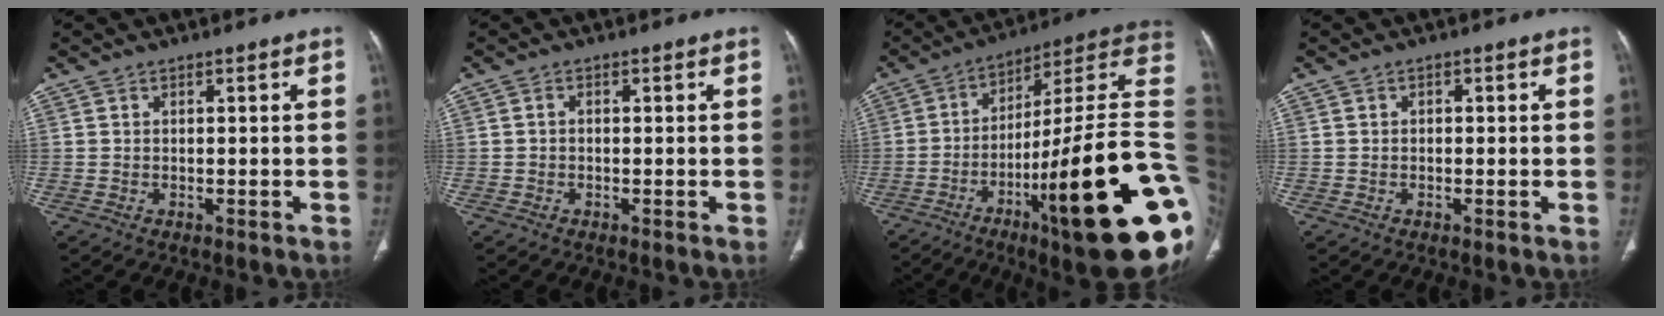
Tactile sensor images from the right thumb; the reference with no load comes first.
{"total": 1.0, "force": [0.4, 0.7, -0.6], "torque": [0.009, 0.003, 0.003]}
{"total": 30.8, "force": [-7.6, 5.6, 29.4], "torque": [-0.344, 0.045, -0.123]}
{"total": 0.7, "force": [0.0, 0.6, 0.4], "torque": [0.001, 0.003, -0.005]}